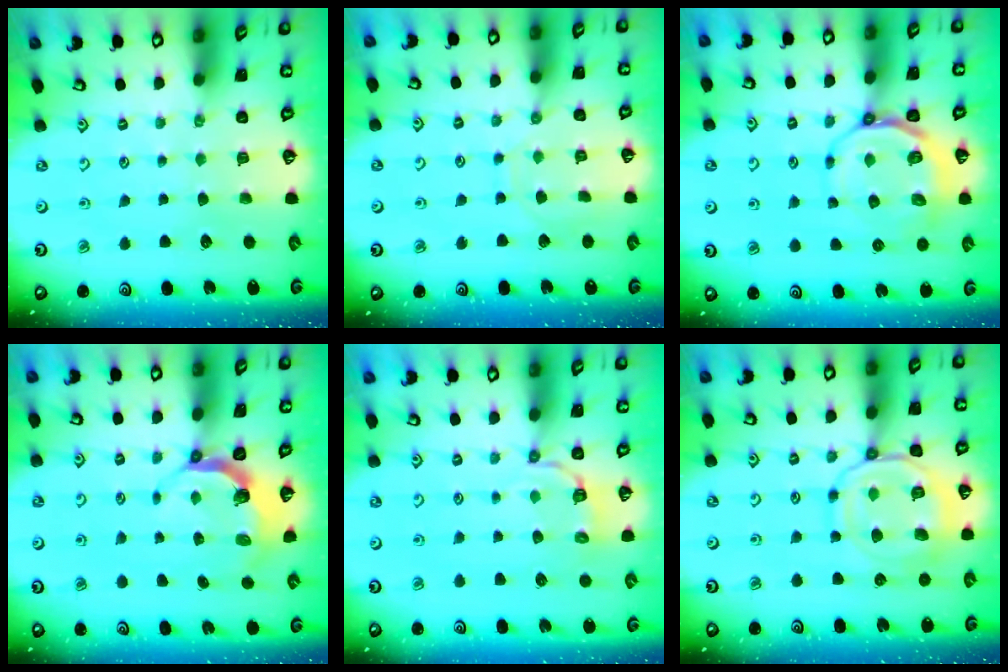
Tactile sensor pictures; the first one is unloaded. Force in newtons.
{"total": 7.3, "press": 7.2, "slide": 0.6}
{"total": 11.3, "press": 10.9, "slide": 3.0}
{"total": 4.7, "press": 3.3, "slide": 3.4}
{"total": 3.7, "press": 3.0, "slide": 2.1}
{"total": 14.7, "press": 14.6, "slide": 1.4}